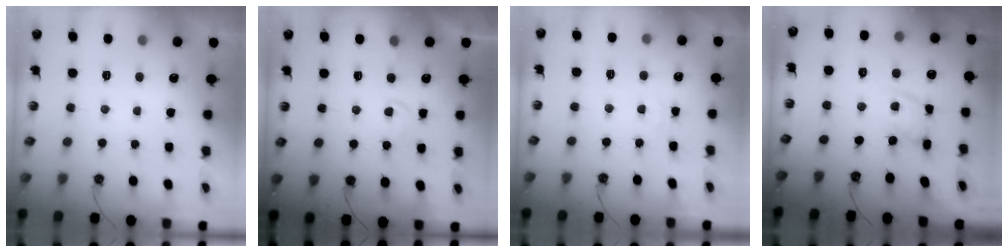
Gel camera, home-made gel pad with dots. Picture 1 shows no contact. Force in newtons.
{"total": 2.0, "press": 2.0, "slide": 0.4}
{"total": 4.0, "press": 3.9, "slide": 0.6}
{"total": 9.9, "press": 9.9, "slide": 0.8}